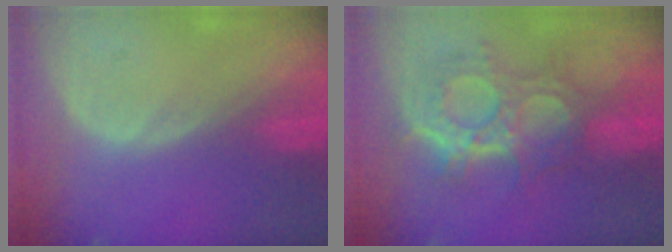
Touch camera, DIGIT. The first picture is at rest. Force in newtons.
{"total": 9.9, "press": 9.6, "slide": 2.6}